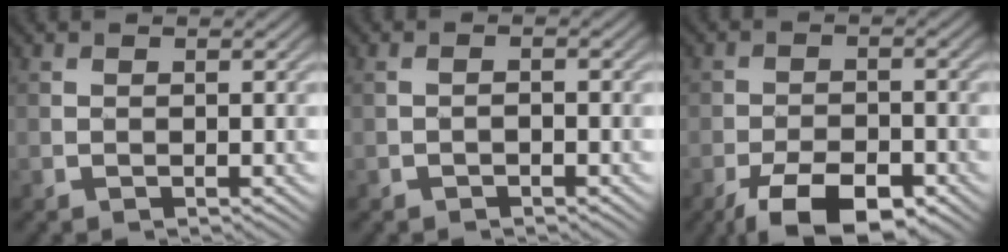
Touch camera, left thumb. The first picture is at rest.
{"total": 0.8, "force": [-0.5, 0.3, 0.6], "torque": [-0.011, 0.000, -0.010]}
{"total": 8.6, "force": [-5.3, 3.8, 5.6], "torque": [-0.091, -0.004, -0.092]}